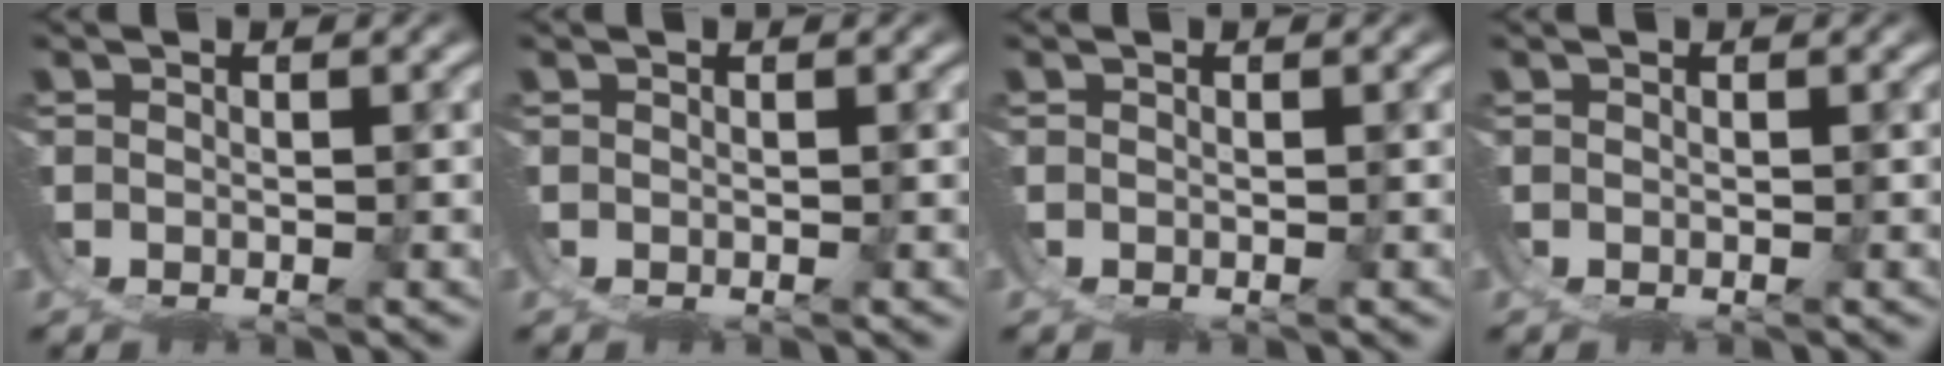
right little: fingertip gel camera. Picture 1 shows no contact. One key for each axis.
{"total": 0.0}
{"total": 0.0}
{"total": 0.0}